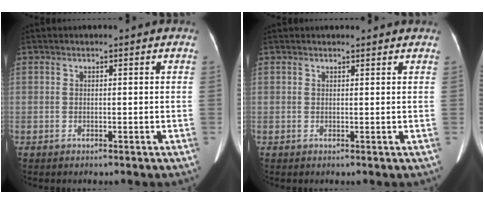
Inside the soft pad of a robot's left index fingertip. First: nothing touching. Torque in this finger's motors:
{"motor_torque": [0.25, -0.54, 0.03, 0.00]}